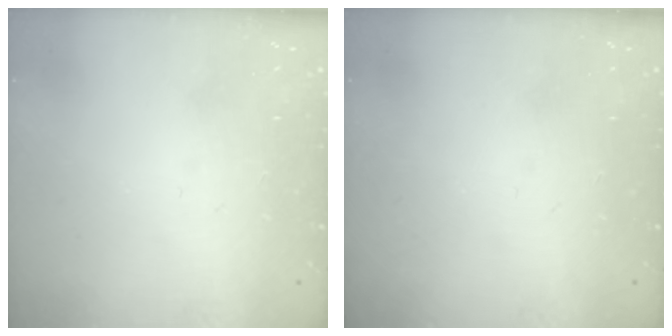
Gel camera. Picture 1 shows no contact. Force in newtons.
{"total": 0.0}